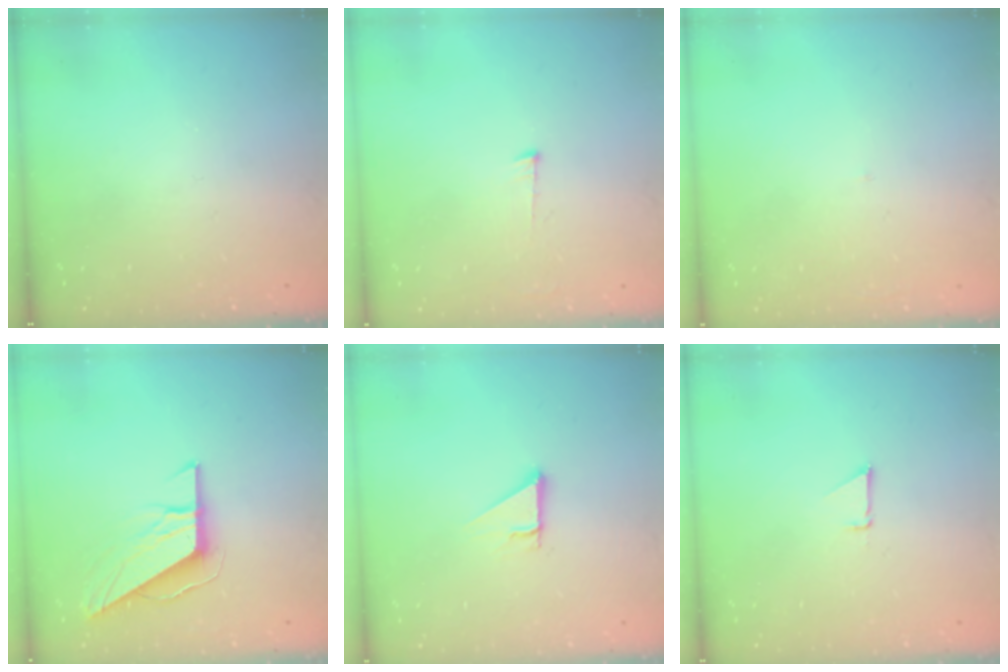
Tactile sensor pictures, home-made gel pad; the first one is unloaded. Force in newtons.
{"total": 6.1, "press": 6.1, "slide": 0.4}
{"total": 1.7, "press": 1.6, "slide": 0.1}
{"total": 8.8, "press": 8.8, "slide": 0.4}
{"total": 2.5, "press": 2.5, "slide": 0.1}
{"total": 0.8, "press": 0.8, "slide": 0.1}